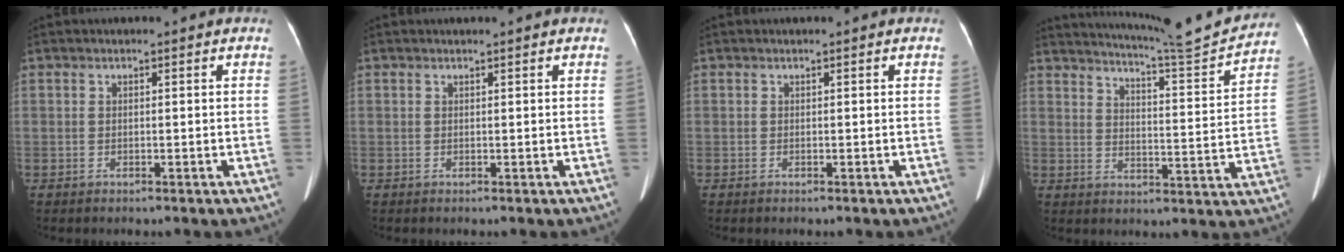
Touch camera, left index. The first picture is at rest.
{"total": 1.3, "force": [1.1, -0.1, 0.5], "torque": [-0.009, 0.015, 0.017]}
{"total": 0.0}
{"total": 14.7, "force": [14.1, -1.3, 3.9], "torque": [-0.070, -0.037, 0.192]}